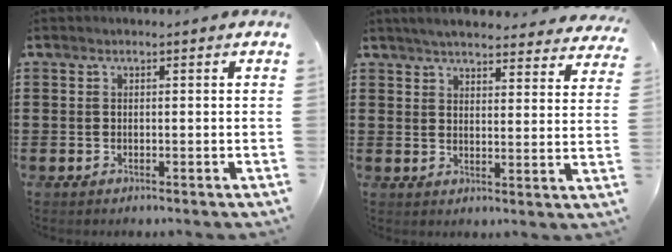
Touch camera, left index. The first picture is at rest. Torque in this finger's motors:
{"motor_torque": [2.14, 0.00, 0.60, 0.08]}